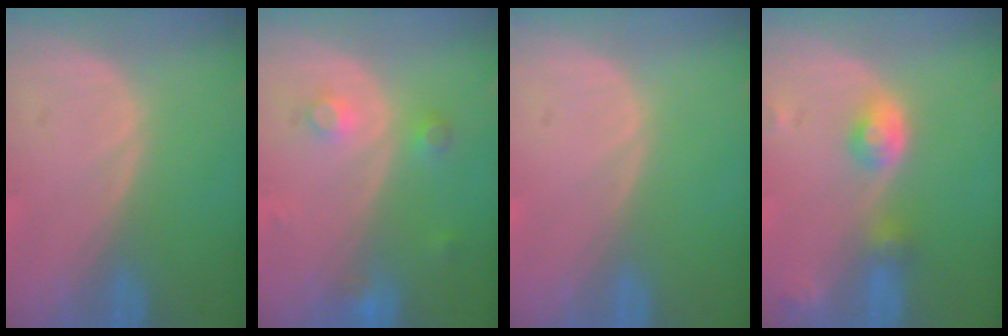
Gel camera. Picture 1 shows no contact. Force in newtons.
{"total": 3.3, "press": 3.1, "slide": 1.1}
{"total": 0.0}
{"total": 4.2, "press": 4.0, "slide": 1.4}